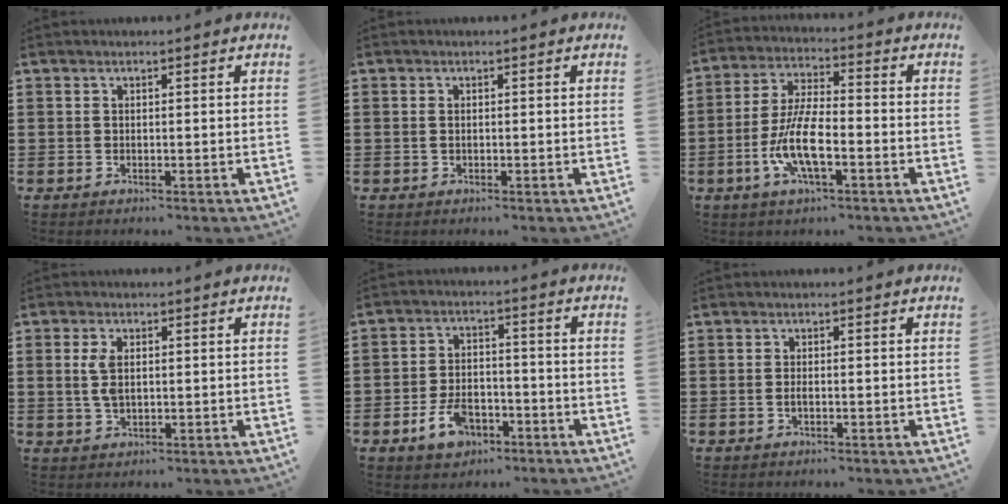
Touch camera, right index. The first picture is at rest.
{"total": 0.9, "force": [0.0, 0.5, 0.7], "torque": [-0.017, 0.002, -0.001]}
{"total": 9.2, "force": [-3.0, 3.0, 8.2], "torque": [-0.181, -0.010, -0.061]}
{"total": 3.9, "force": [0.6, 2.0, 3.3], "torque": [-0.077, 0.007, 0.007]}
{"total": 5.6, "force": [-3.4, 3.1, 3.2], "torque": [-0.075, 0.005, -0.067]}
{"total": 0.8, "force": [-0.3, 0.2, 0.7], "torque": [-0.014, -0.003, -0.004]}